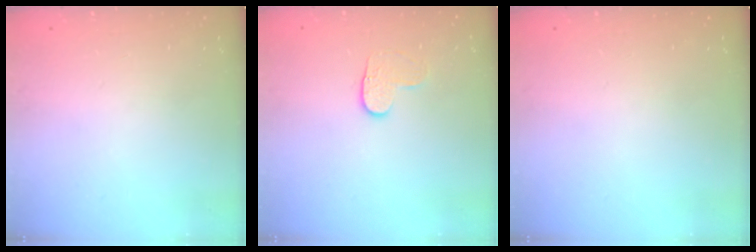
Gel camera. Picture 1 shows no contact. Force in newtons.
{"total": 4.0, "press": 4.0, "slide": 0.4}
{"total": 0.0}